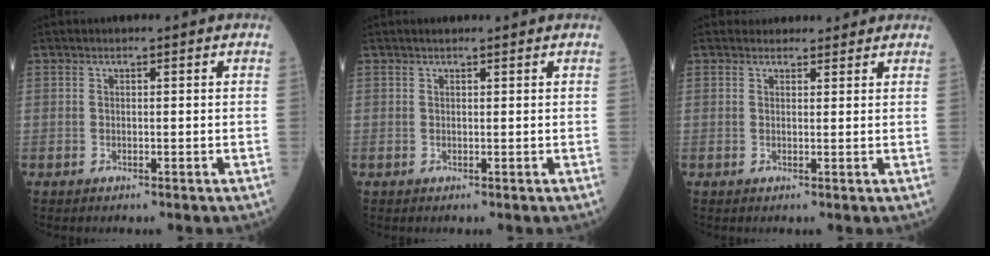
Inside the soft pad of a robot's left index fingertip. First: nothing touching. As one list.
[{"total": 1.3, "force": [1.2, 0.4, 0.2], "torque": [-0.009, 0.018, 0.022]}, {"total": 3.5, "force": [3.2, 1.3, 0.2], "torque": [0.000, 0.010, 0.040]}]